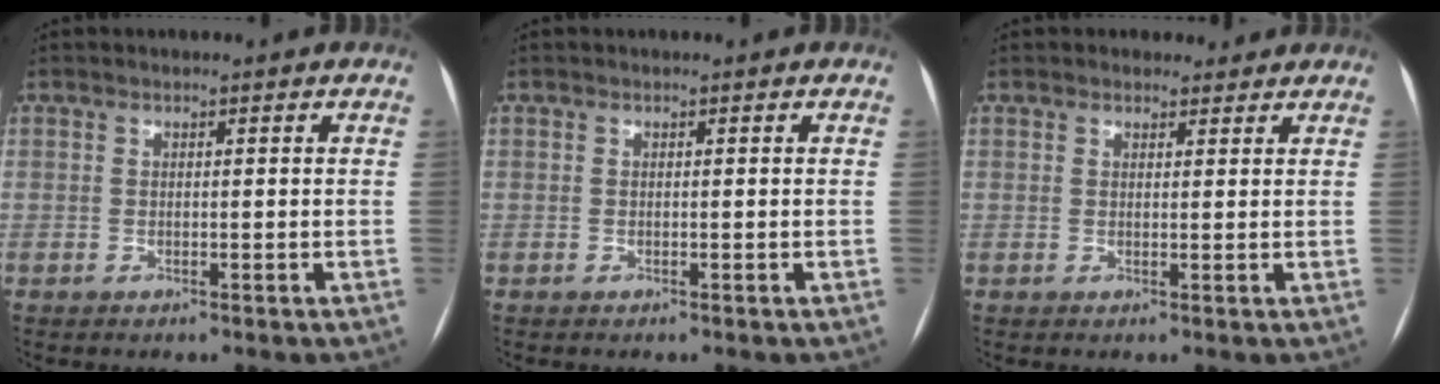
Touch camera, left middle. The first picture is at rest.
{"total": 0.0}
{"total": 2.3, "force": [1.9, 1.2, 0.1], "torque": [0.001, 0.008, 0.023]}